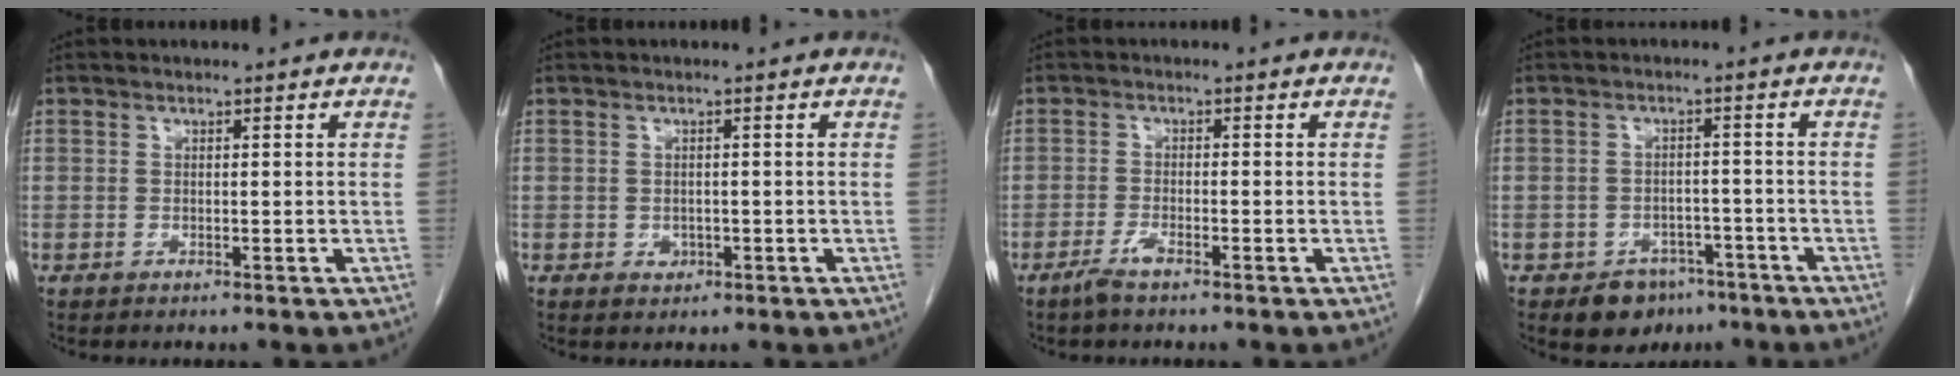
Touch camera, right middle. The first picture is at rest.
{"total": 1.3, "force": [-0.4, 1.1, 0.6], "torque": [-0.010, 0.003, -0.001]}
{"total": 2.5, "force": [-1.9, 0.2, 1.7], "torque": [-0.040, -0.003, -0.039]}
{"total": 5.5, "force": [-3.8, 3.7, 1.5], "torque": [-0.017, 0.008, -0.050]}